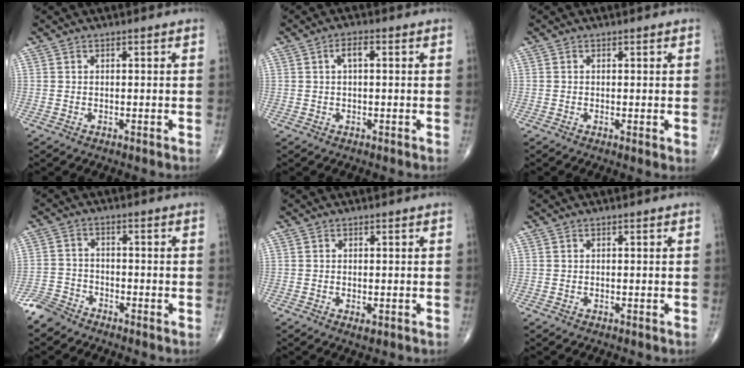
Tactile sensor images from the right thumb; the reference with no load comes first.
{"total": 2.8, "force": [0.6, 1.1, 2.5], "torque": [-0.046, 0.009, 0.010]}
{"total": 1.3, "force": [0.1, 0.3, 1.2], "torque": [-0.021, -0.005, -0.002]}
{"total": 4.2, "force": [-3.8, 1.8, 0.2], "torque": [-0.001, 0.007, -0.085]}
{"total": 1.4, "force": [-0.4, 0.6, 1.1], "torque": [-0.020, -0.004, -0.005]}
{"total": 0.0}